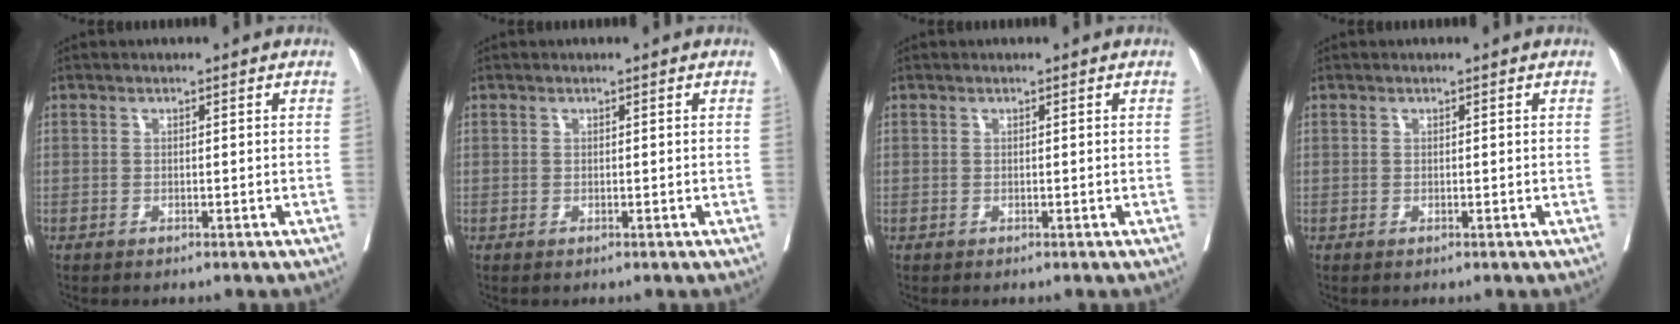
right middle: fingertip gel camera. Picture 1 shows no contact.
{"total": 0.0}
{"total": 0.0}
{"total": 0.0}